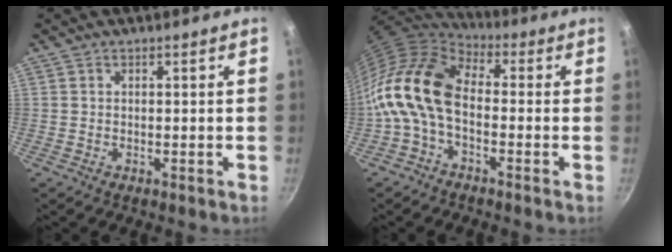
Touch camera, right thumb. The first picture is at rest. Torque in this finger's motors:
{"motor_torque": [1.67, 3.34, 1.42, -1.35, 0.54]}